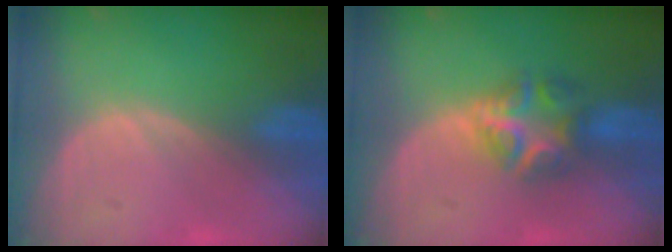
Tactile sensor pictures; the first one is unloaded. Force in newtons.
{"total": 6.0, "press": 5.9, "slide": 0.4}